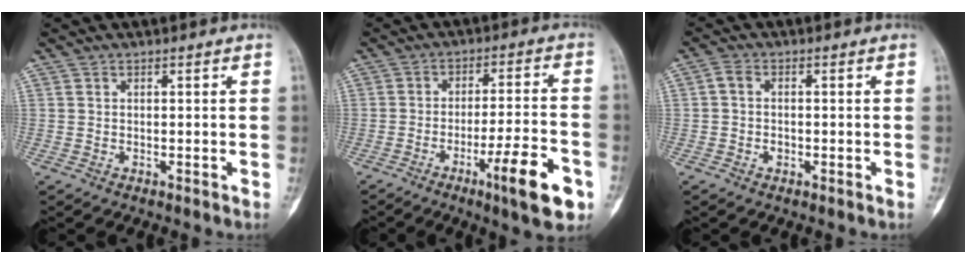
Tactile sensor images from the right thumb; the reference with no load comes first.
{"total": 12.7, "force": [-6.0, 2.3, 10.9], "torque": [-0.162, 0.022, -0.088]}
{"total": 2.7, "force": [-0.5, 2.1, 1.7], "torque": [-0.030, 0.009, -0.013]}